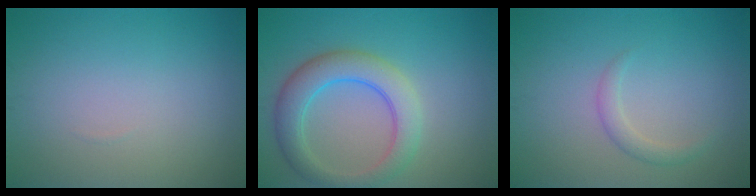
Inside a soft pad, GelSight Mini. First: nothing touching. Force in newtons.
{"total": 5.2, "press": 5.2, "slide": 0.3}
{"total": 1.5, "press": 1.5, "slide": 0.1}